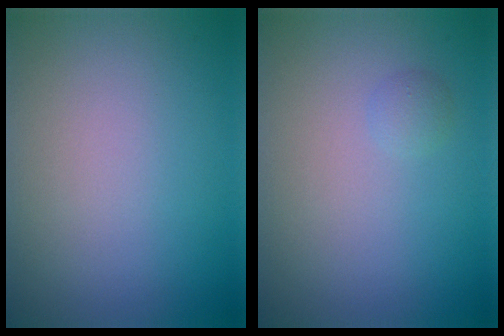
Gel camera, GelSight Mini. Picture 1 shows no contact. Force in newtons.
{"total": 0.7, "press": 0.7, "slide": 0.1}